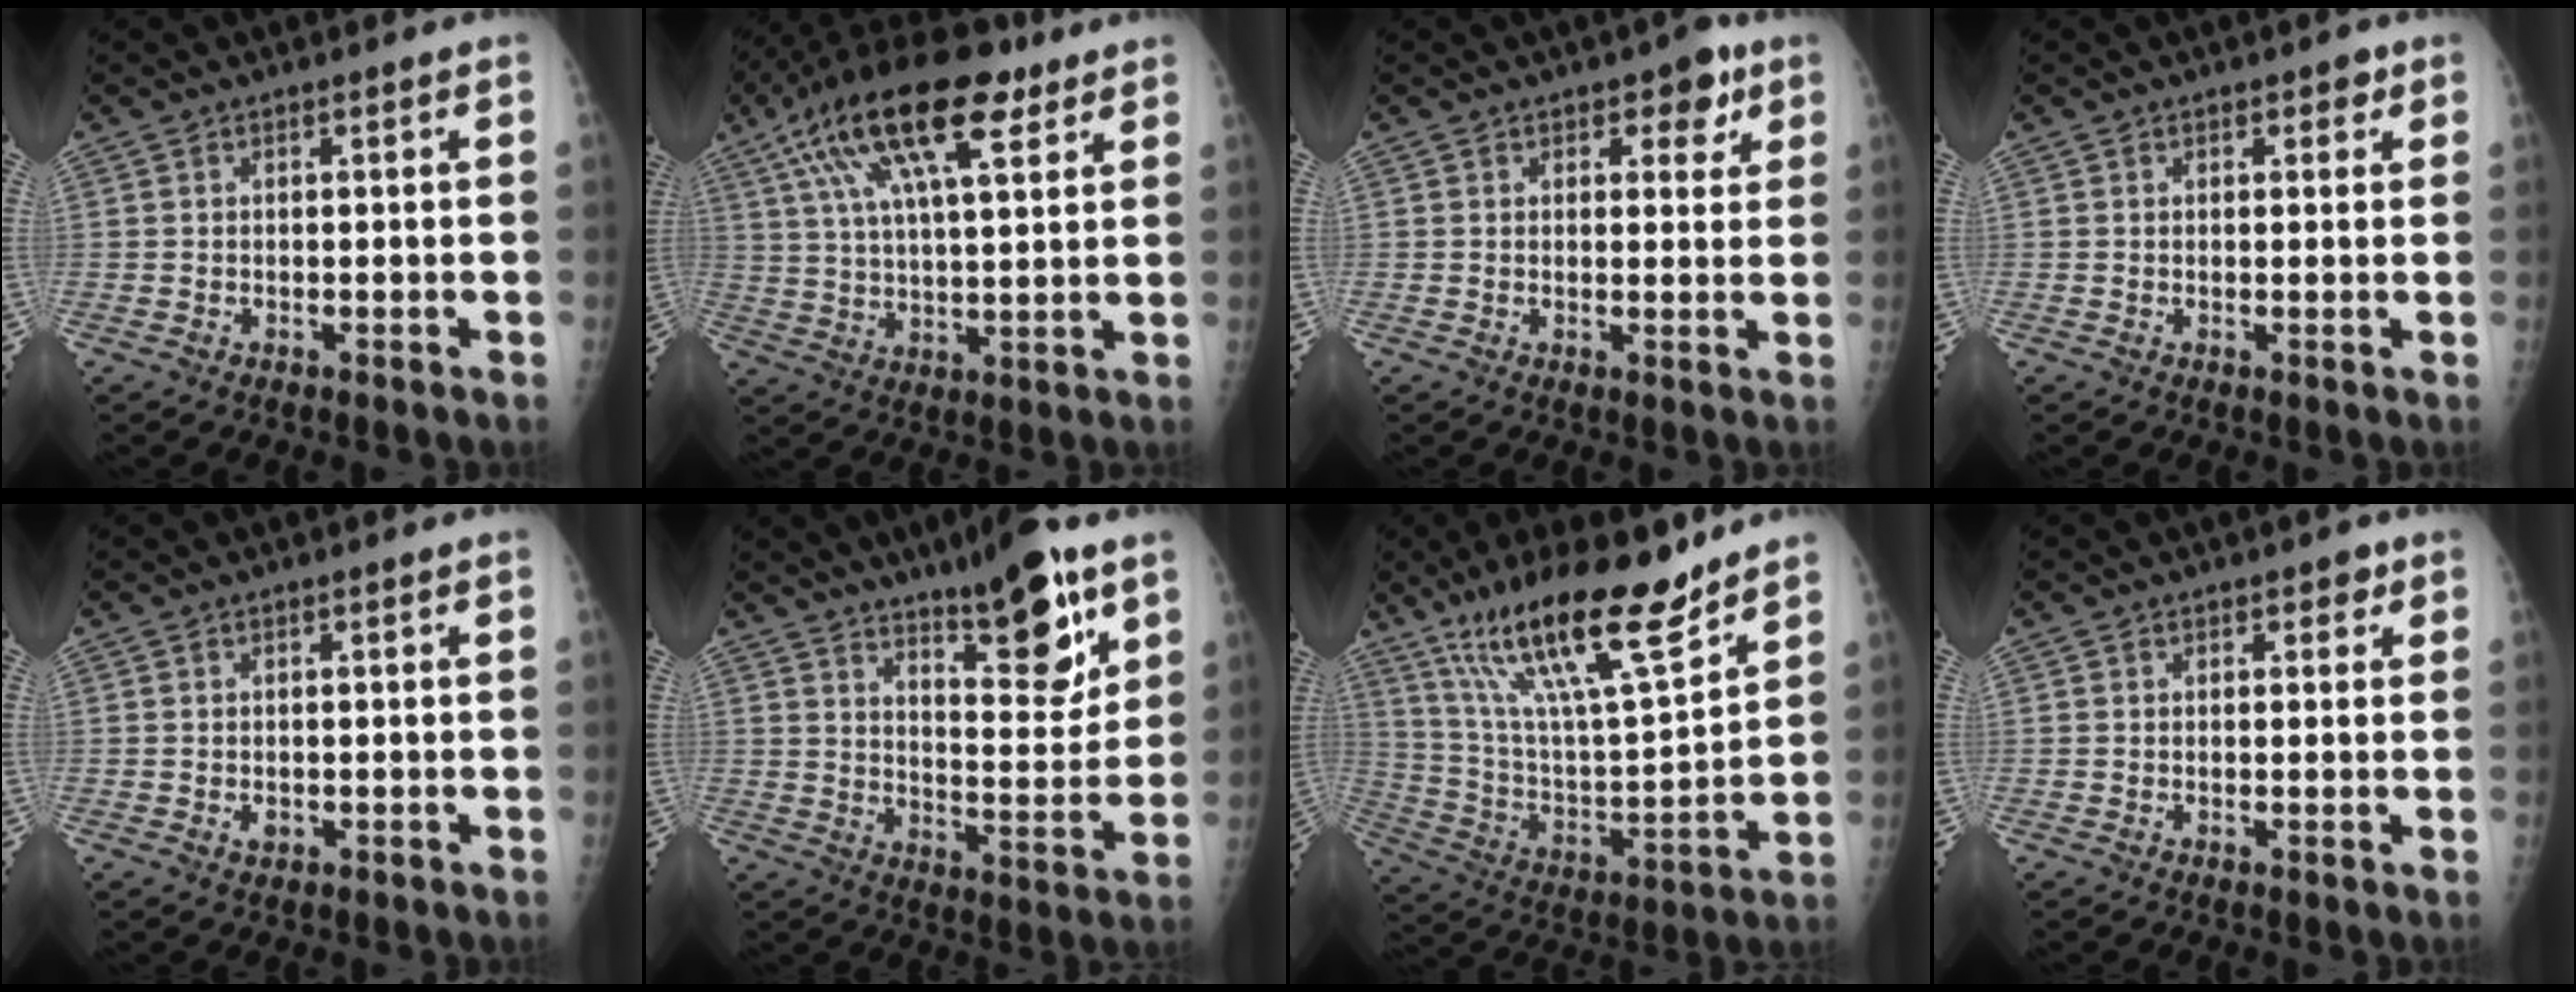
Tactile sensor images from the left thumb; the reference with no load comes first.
{"total": 19.8, "force": [10.1, 7.3, 15.4], "torque": [-0.271, -0.001, 0.172]}
{"total": 5.1, "force": [2.5, 3.2, 3.0], "torque": [-0.002, -0.008, 0.026]}
{"total": 2.0, "force": [1.0, 1.3, 1.1], "torque": [0.005, -0.002, 0.009]}
{"total": 1.2, "force": [-0.2, 1.0, 0.8], "torque": [-0.008, 0.000, -0.001]}
{"total": 15.4, "force": [9.6, 4.5, 11.2], "torque": [-0.132, -0.062, 0.153]}
{"total": 22.2, "force": [15.6, 4.7, 15.1], "torque": [-0.244, -0.071, 0.279]}
{"total": 2.1, "force": [1.0, 1.5, 1.1], "torque": [0.007, -0.001, 0.008]}